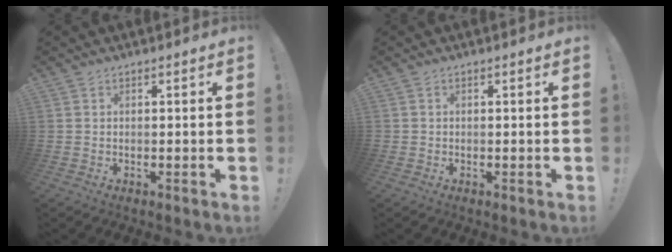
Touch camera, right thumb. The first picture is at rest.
{"total": 0.6, "force": [-0.1, 0.5, -0.1], "torque": [-0.005, 0.003, -0.001]}